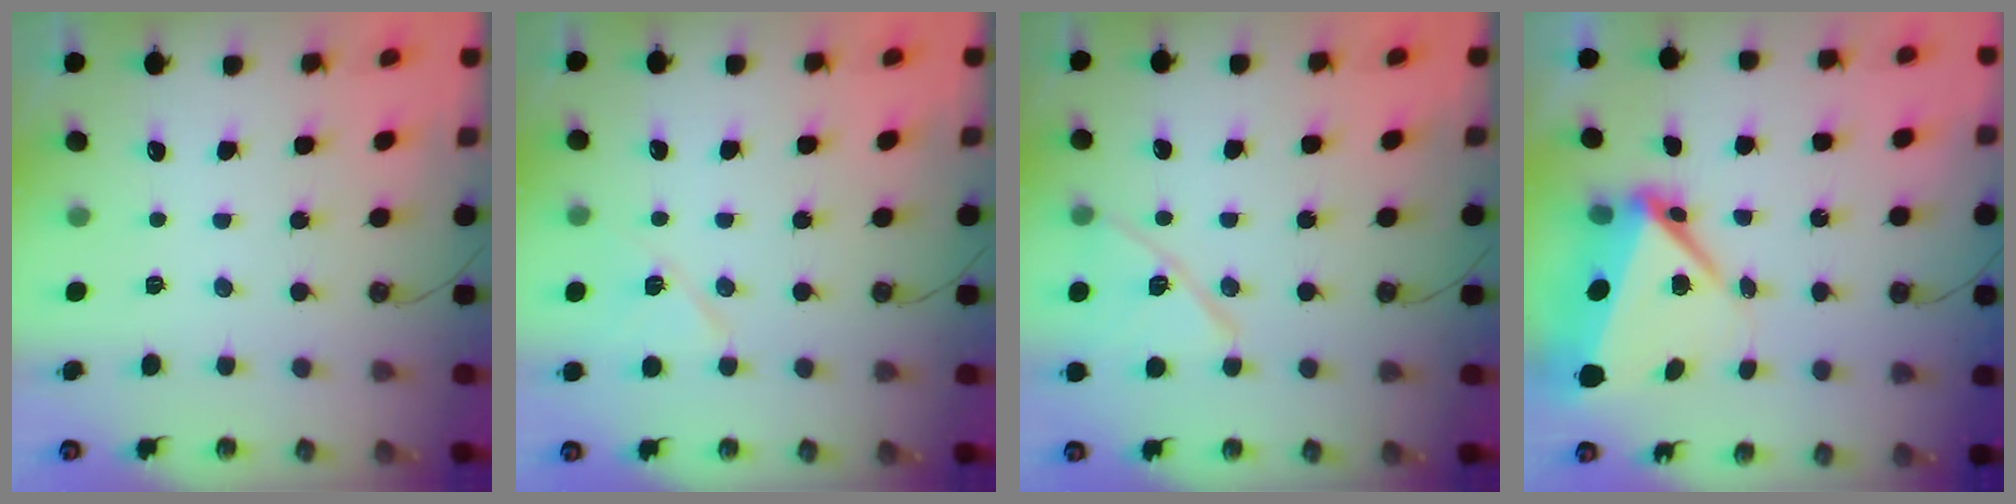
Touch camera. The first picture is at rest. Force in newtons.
{"total": 8.8, "press": 5.2, "slide": 7.1}
{"total": 13.3, "press": 12.7, "slide": 4.1}
{"total": 9.0, "press": 8.7, "slide": 2.2}